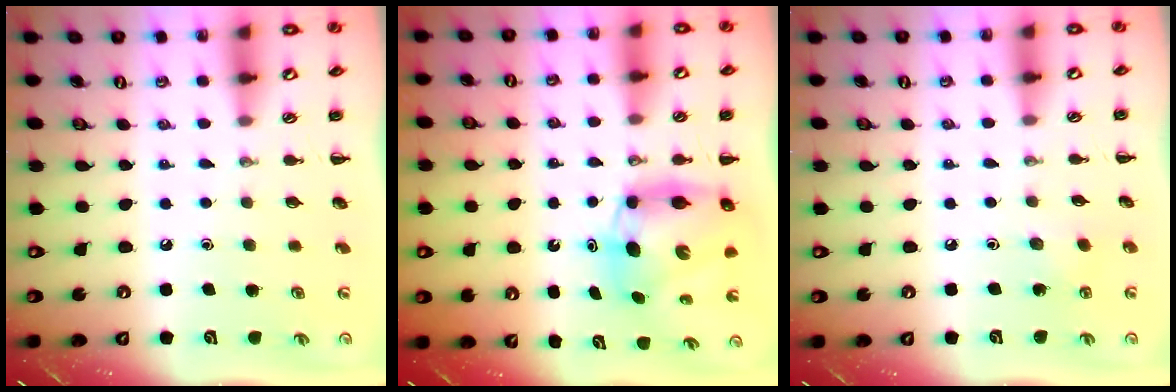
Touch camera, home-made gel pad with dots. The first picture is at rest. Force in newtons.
{"total": 7.1, "press": 6.9, "slide": 1.8}
{"total": 2.4, "press": 2.3, "slide": 0.6}